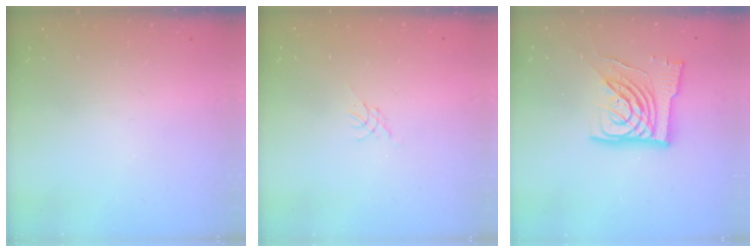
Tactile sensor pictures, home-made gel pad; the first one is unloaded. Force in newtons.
{"total": 0.0}
{"total": 14.1, "press": 13.9, "slide": 2.0}